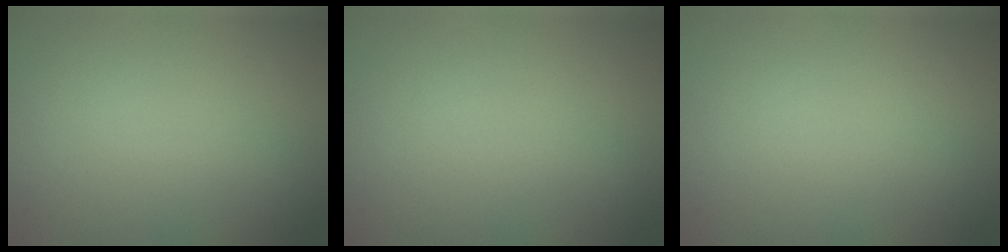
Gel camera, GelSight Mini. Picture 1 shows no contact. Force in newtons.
{"total": 0.0}
{"total": 0.0}